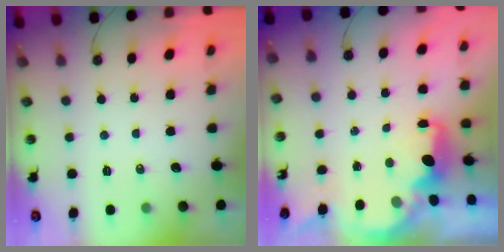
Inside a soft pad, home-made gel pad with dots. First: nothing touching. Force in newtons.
{"total": 3.8, "press": 3.7, "slide": 0.6}